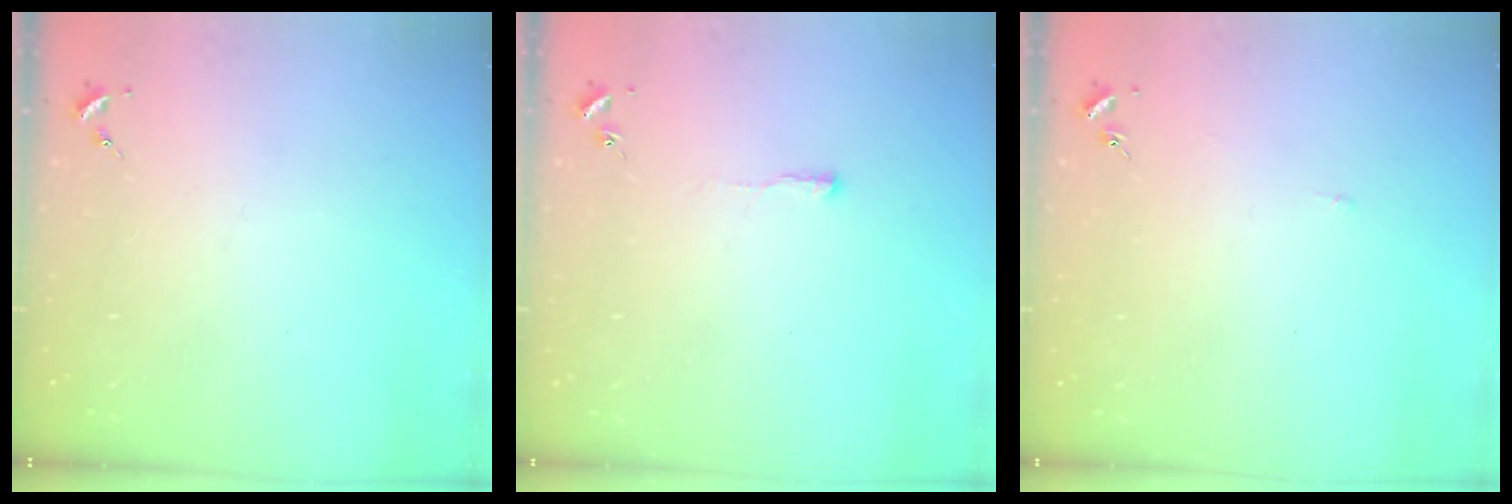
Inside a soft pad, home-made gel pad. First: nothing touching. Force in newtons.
{"total": 3.3, "press": 3.3, "slide": 0.6}
{"total": 2.4, "press": 2.4, "slide": 0.3}